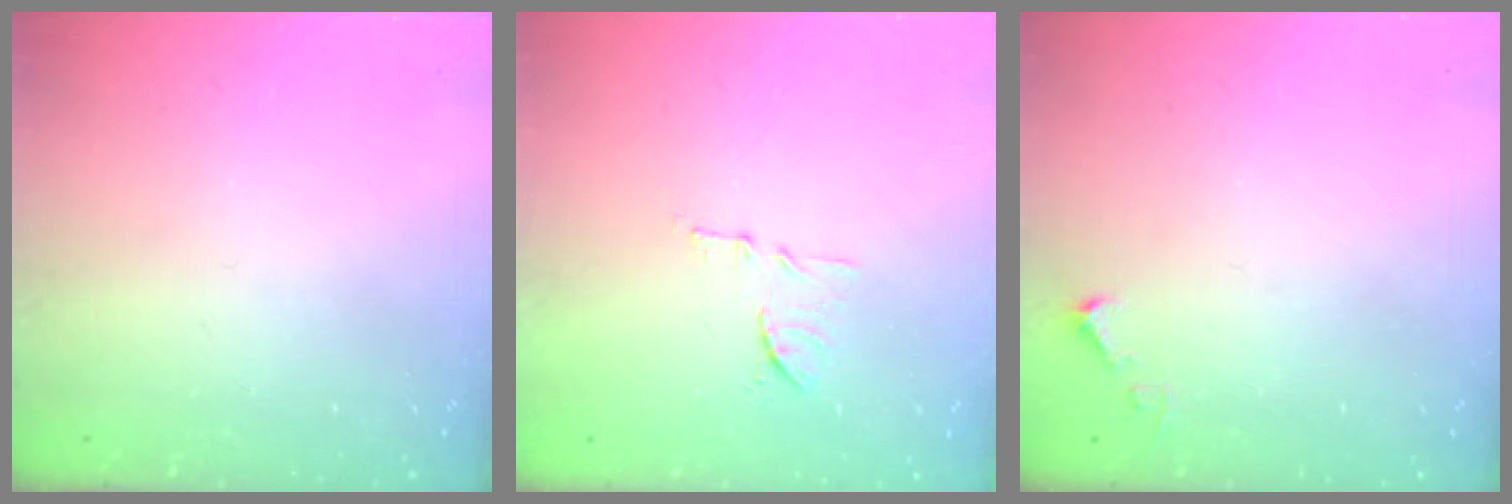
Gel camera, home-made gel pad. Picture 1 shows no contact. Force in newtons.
{"total": 8.7, "press": 8.7, "slide": 0.3}
{"total": 3.7, "press": 3.6, "slide": 0.5}